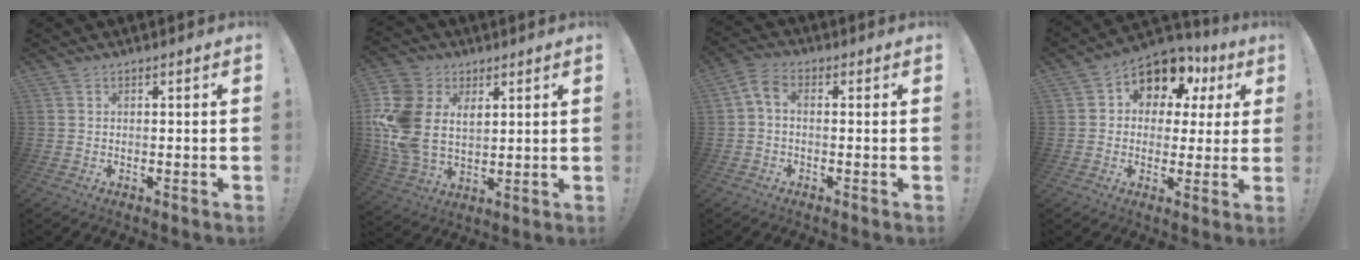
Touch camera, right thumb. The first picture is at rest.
{"total": 17.7, "force": [4.4, 13.1, 11.0], "torque": [-0.241, -0.021, 0.081]}
{"total": 4.4, "force": [0.3, 2.6, 3.5], "torque": [-0.078, -0.001, 0.007]}
{"total": 10.8, "force": [5.5, 7.4, 5.6], "torque": [-0.075, -0.042, 0.099]}